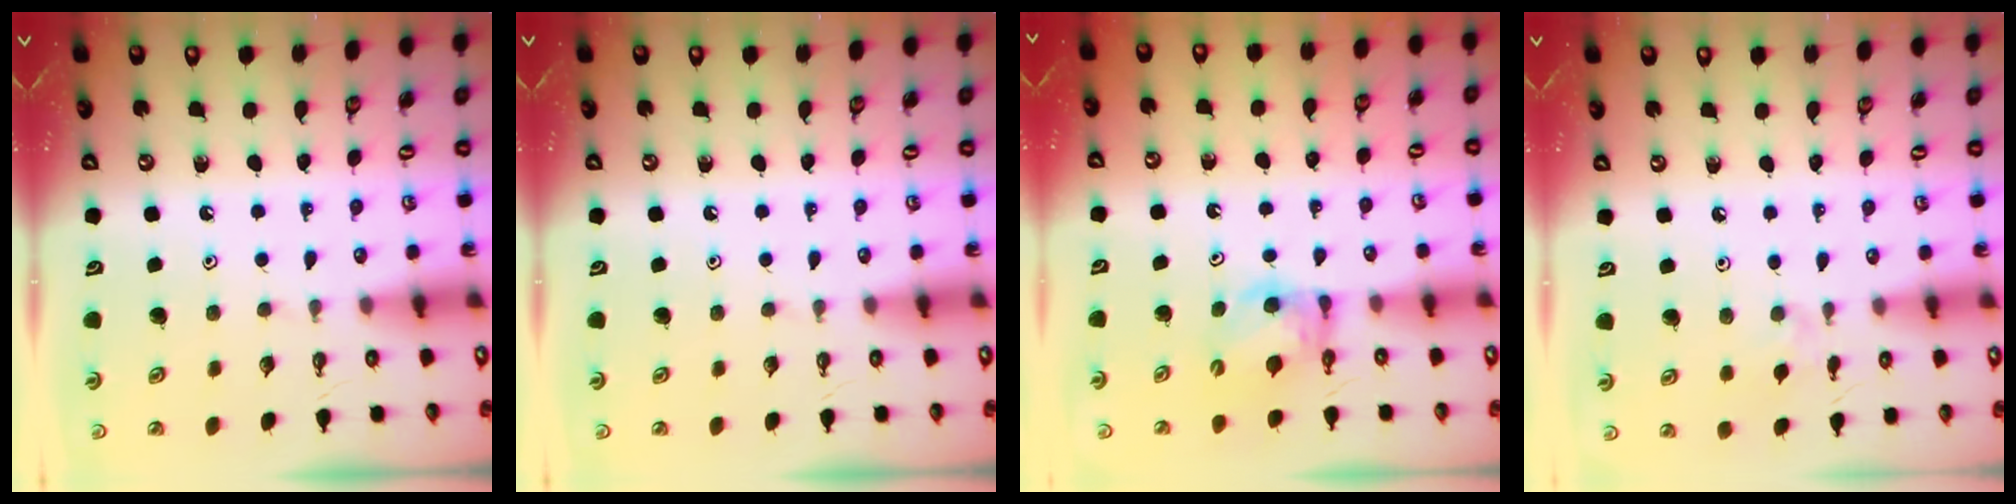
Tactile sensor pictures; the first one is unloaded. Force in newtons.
{"total": 0.0}
{"total": 7.0, "press": 7.0, "slide": 0.3}
{"total": 1.8, "press": 1.7, "slide": 0.4}